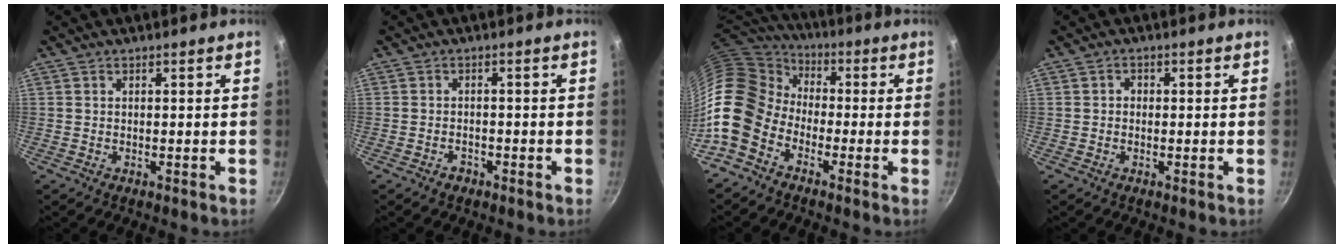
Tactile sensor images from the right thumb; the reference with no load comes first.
{"total": 1.6, "force": [-1.2, 0.9, 0.5], "torque": [-0.006, 0.016, -0.017]}
{"total": 17.1, "force": [-5.5, 12.5, 10.4], "torque": [-0.184, 0.052, -0.136]}
{"total": 1.1, "force": [-0.1, 0.9, 0.5], "torque": [-0.007, 0.005, -0.004]}